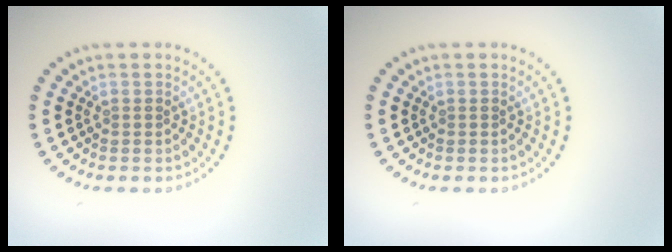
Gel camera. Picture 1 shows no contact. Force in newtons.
{"total": 0.0}